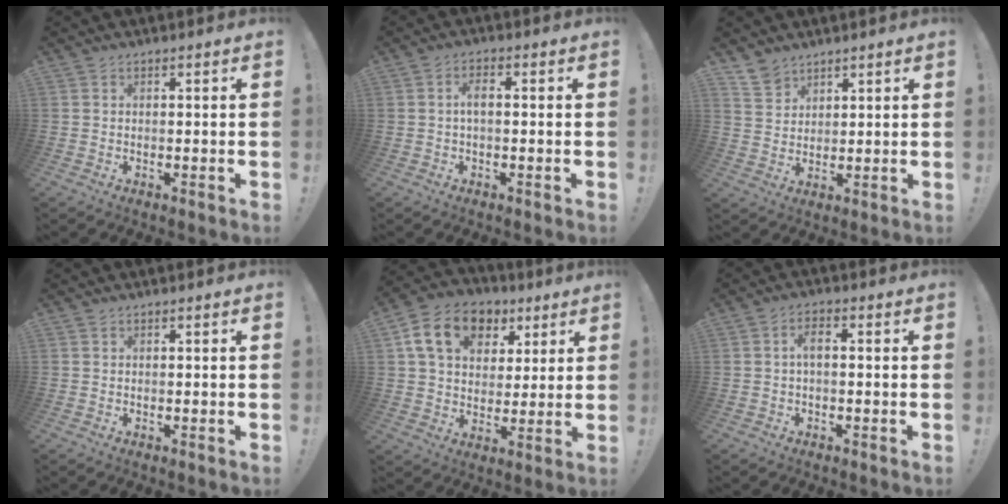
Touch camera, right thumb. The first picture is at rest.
{"total": 3.2, "force": [-0.1, 1.1, 3.0], "torque": [-0.063, 0.012, -0.002]}
{"total": 5.9, "force": [4.8, 3.2, 1.1], "torque": [-0.022, -0.031, 0.094]}
{"total": 0.0}
{"total": 15.9, "force": [6.8, 11.5, 8.7], "torque": [-0.137, -0.015, 0.130]}
{"total": 3.2, "force": [-0.2, 1.0, 3.1], "torque": [-0.063, 0.011, -0.003]}